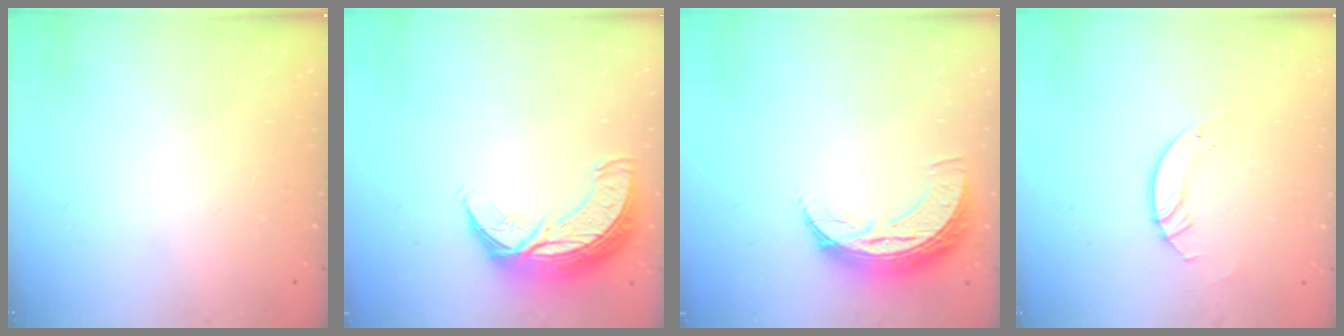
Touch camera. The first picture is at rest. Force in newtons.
{"total": 10.6, "press": 10.6, "slide": 0.8}
{"total": 8.7, "press": 8.7, "slide": 0.7}
{"total": 3.8, "press": 3.7, "slide": 0.4}